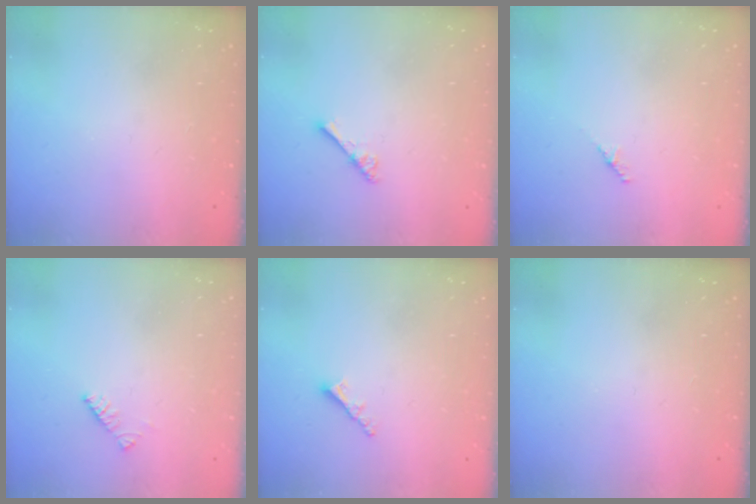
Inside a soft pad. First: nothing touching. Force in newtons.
{"total": 3.3, "press": 3.3, "slide": 0.4}
{"total": 2.9, "press": 2.8, "slide": 0.8}
{"total": 2.6, "press": 2.6, "slide": 0.4}
{"total": 2.3, "press": 2.3, "slide": 0.3}
{"total": 0.0}